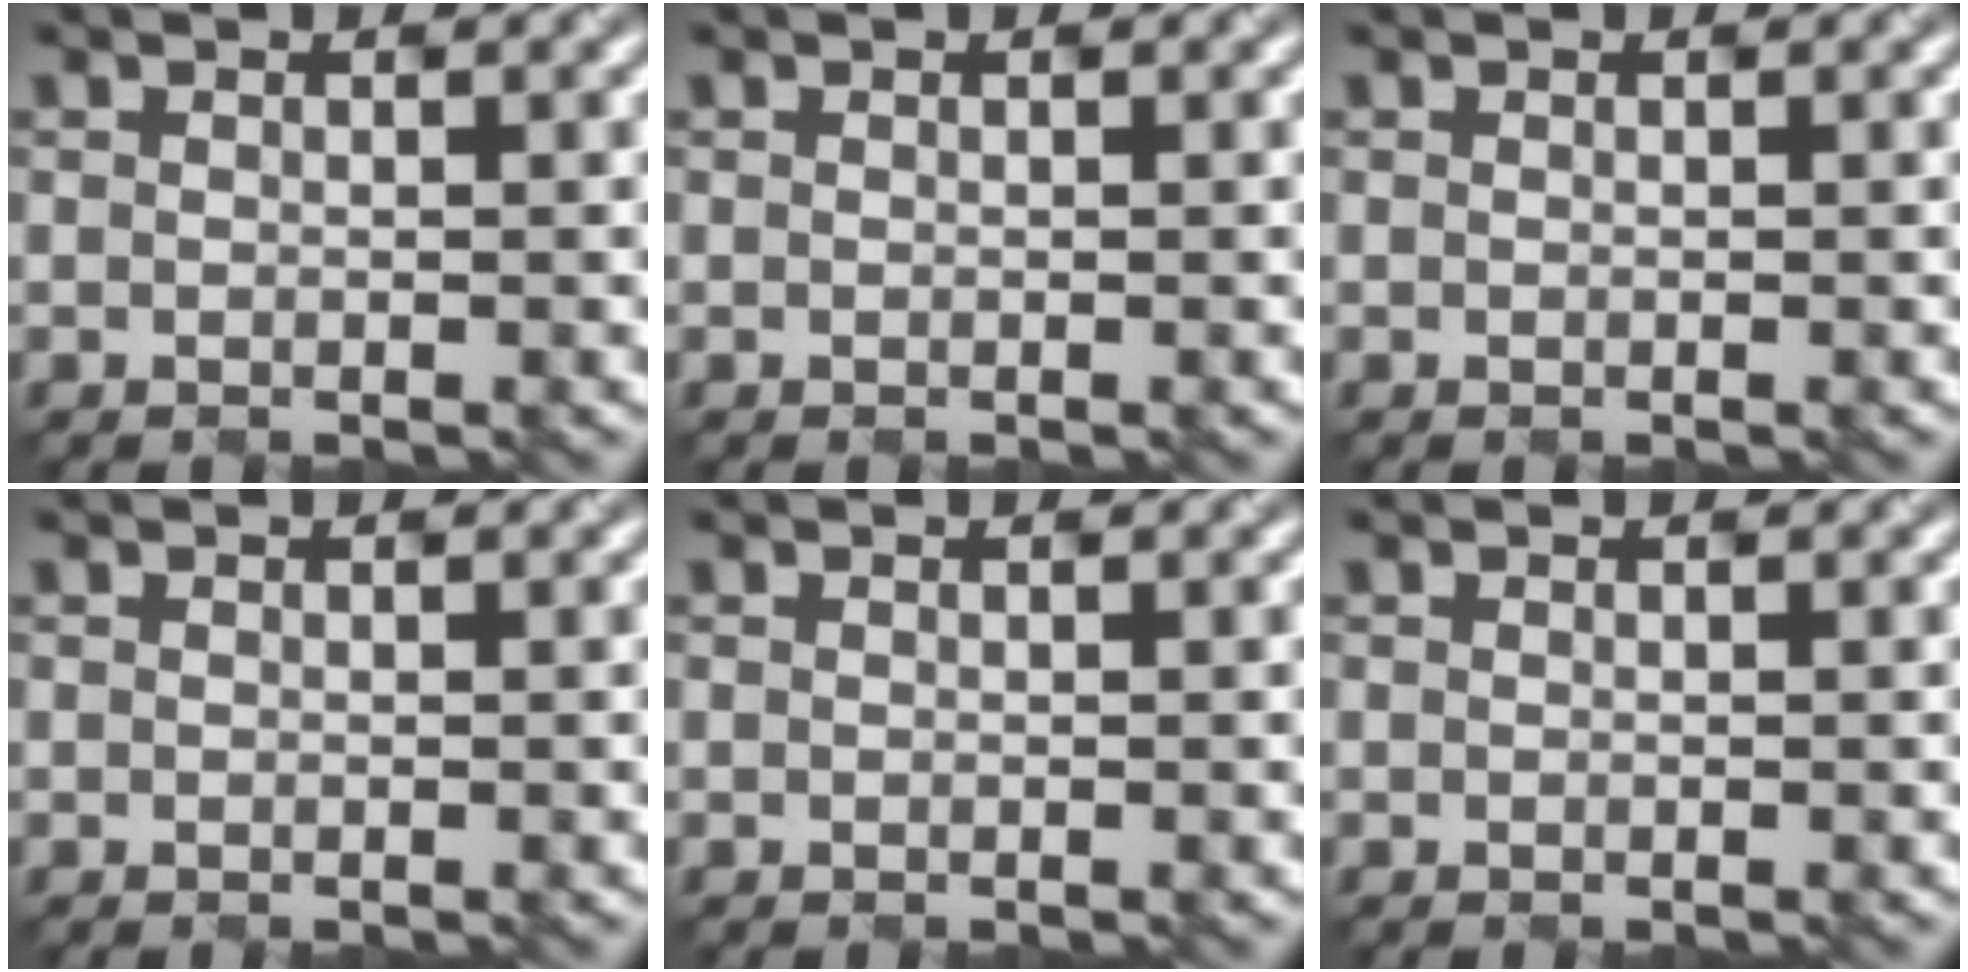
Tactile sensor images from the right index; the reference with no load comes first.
{"total": 0.0}
{"total": 0.0}
{"total": 0.0}
{"total": 0.0}
{"total": 0.0}